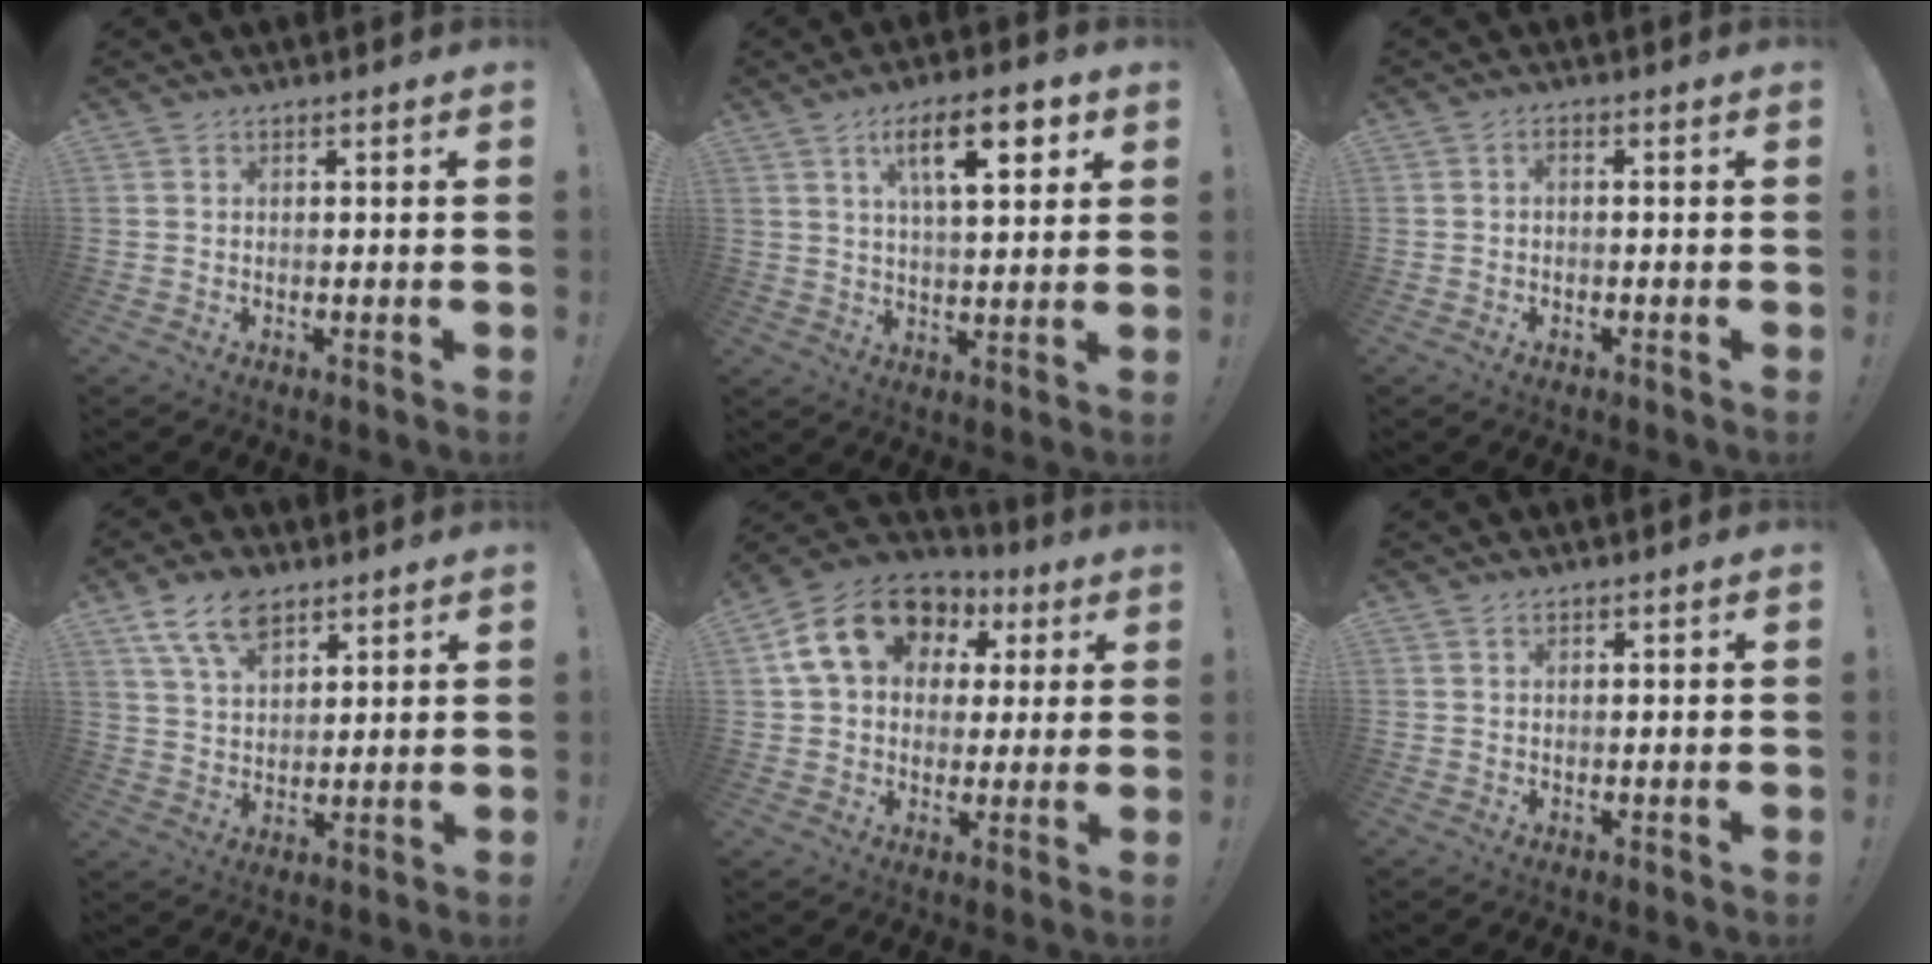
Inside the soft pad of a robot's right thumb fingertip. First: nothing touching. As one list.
[{"total": 13.2, "force": [5.3, 4.7, 11.2], "torque": [-0.175, 0.000, 0.081]}, {"total": 1.5, "force": [-0.8, 0.3, 1.2], "torque": [-0.021, 0.006, -0.015]}, {"total": 10.6, "force": [7.0, 5.7, 5.7], "torque": [-0.106, -0.025, 0.133]}, {"total": 17.5, "force": [6.9, 12.8, 9.9], "torque": [-0.155, -0.010, 0.130]}, {"total": 0.6, "force": [0.5, 0.2, 0.3], "torque": [0.002, -0.003, 0.009]}]